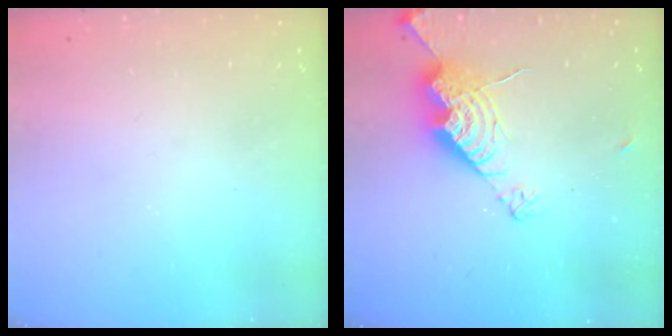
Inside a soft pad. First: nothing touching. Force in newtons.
{"total": 13.5, "press": 13.4, "slide": 1.1}